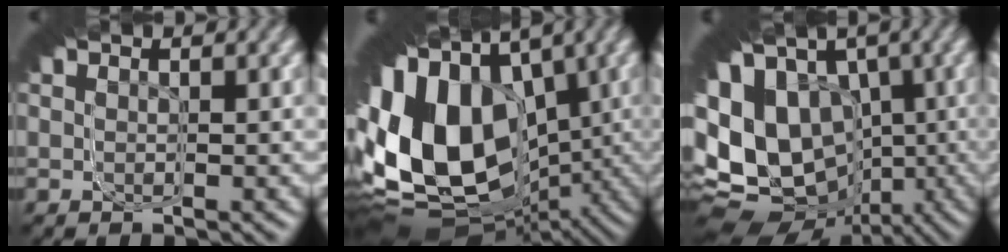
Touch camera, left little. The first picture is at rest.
{"total": 24.8, "force": [-4.4, 15.4, 18.9], "torque": [-0.283, -0.009, -0.065]}
{"total": 17.3, "force": [-4.2, 11.2, 12.6], "torque": [-0.170, -0.024, -0.062]}